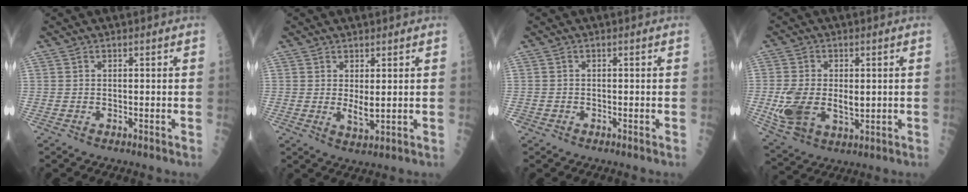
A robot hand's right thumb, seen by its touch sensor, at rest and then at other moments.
{"total": 3.0, "force": [0.5, 1.1, 2.7], "torque": [-0.045, -0.012, 0.014]}
{"total": 0.7, "force": [-0.4, 0.6, 0.1], "torque": [0.003, 0.003, -0.010]}
{"total": 12.8, "force": [-0.8, 8.1, 9.8], "torque": [-0.186, -0.008, 0.002]}